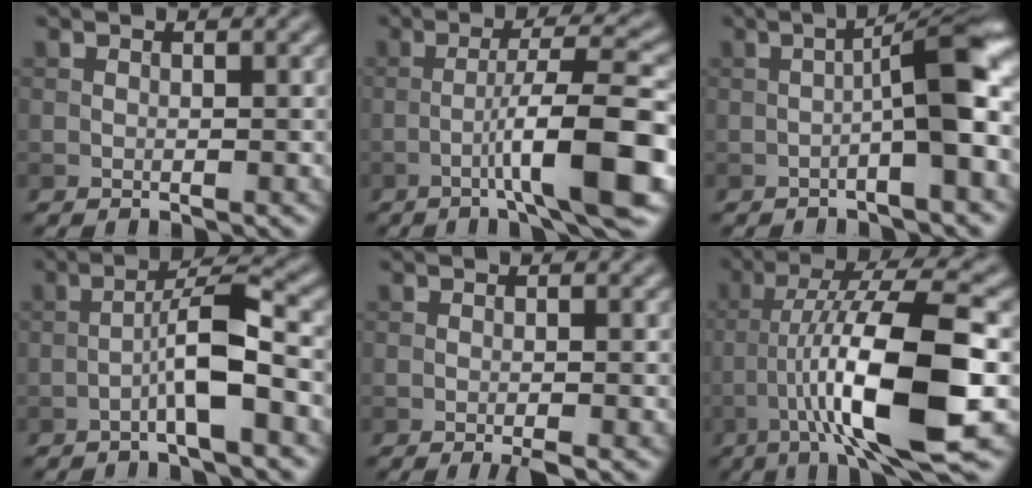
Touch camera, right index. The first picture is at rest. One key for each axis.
{"total": 8.7, "fx": -3.1, "fy": 0.8, "fz": 8.1, "tx": -0.121, "ty": 0.021, "tz": -0.051}
{"total": 5.9, "fx": -1.1, "fy": 0.7, "fz": 5.8, "tx": -0.088, "ty": 0.023, "tz": -0.024}
{"total": 4.9, "fx": -1.9, "fy": 0.5, "fz": 4.4, "tx": -0.075, "ty": 0.022, "tz": -0.040}
{"total": 1.6, "fx": -0.9, "fy": 0.2, "fz": 1.3, "tx": -0.018, "ty": -0.001, "tz": -0.016}
{"total": 12.3, "fx": -3.2, "fy": 2.2, "fz": 11.7, "tx": -0.199, "ty": 0.021, "tz": -0.052}